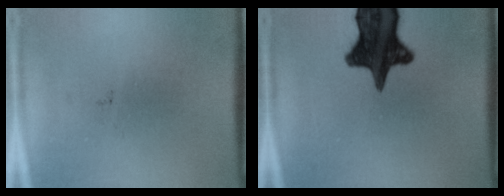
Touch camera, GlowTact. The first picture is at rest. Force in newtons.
{"total": 14.0}